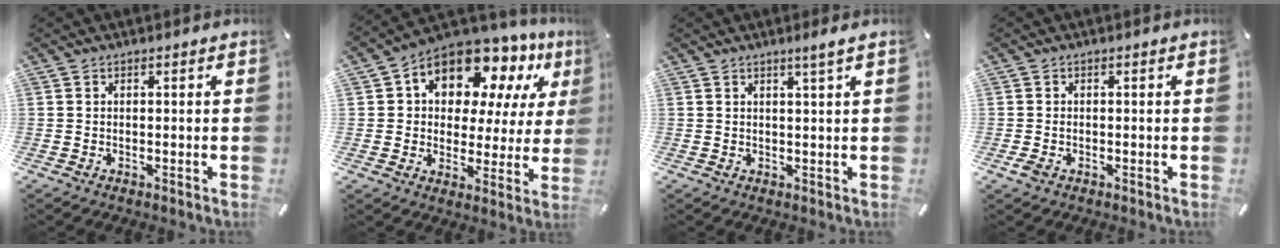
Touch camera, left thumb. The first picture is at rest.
{"total": 13.2, "force": [9.0, 7.8, 5.7], "torque": [-0.103, -0.072, 0.163]}
{"total": 2.4, "force": [1.4, -0.1, 1.9], "torque": [-0.039, -0.002, 0.024]}
{"total": 1.1, "force": [-0.5, 0.8, 0.5], "torque": [-0.009, 0.002, -0.010]}